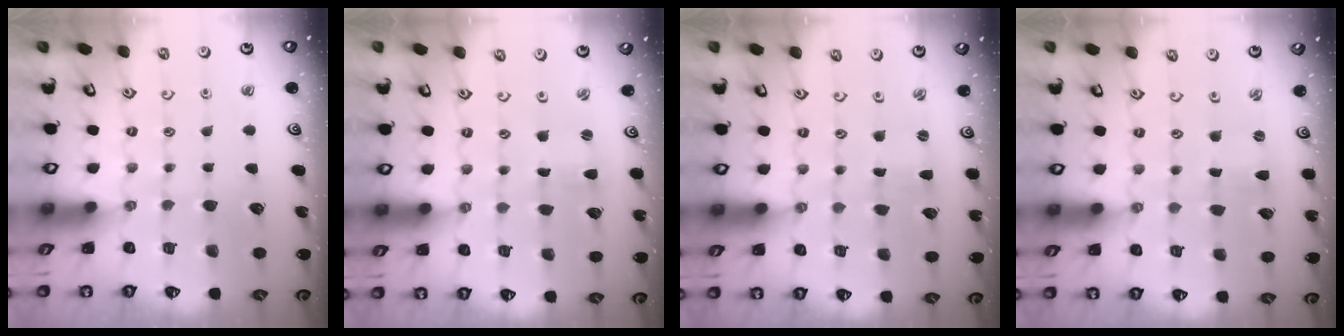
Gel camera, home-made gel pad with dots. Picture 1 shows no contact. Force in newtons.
{"total": 0.0}
{"total": 0.0}
{"total": 0.0}